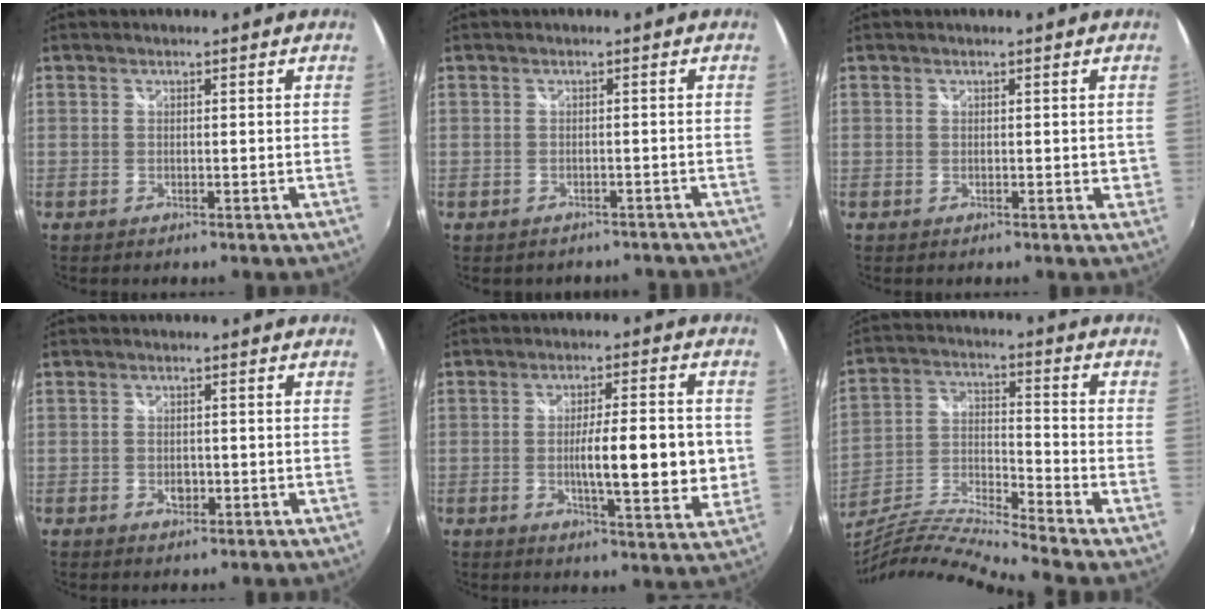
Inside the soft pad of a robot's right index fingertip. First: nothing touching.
{"total": 4.9, "force": [-4.1, 2.5, 1.2], "torque": [-0.022, -0.003, -0.041]}
{"total": 1.2, "force": [0.4, 0.9, 0.8], "torque": [-0.006, 0.002, 0.010]}
{"total": 2.0, "force": [-0.6, 1.4, 1.2], "torque": [-0.018, -0.001, -0.010]}
{"total": 12.0, "force": [-0.6, 2.6, 11.7], "torque": [-0.187, -0.011, -0.007]}
{"total": 13.5, "force": [-11.3, -1.1, 7.4], "torque": [-0.143, -0.024, -0.218]}